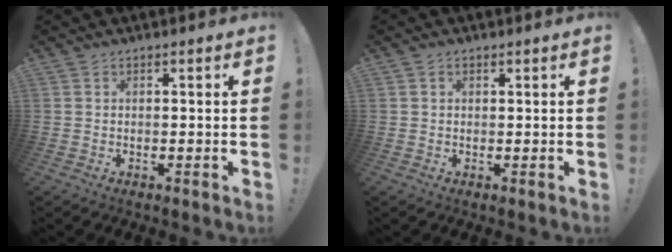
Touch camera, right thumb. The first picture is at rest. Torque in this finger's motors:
{"motor_torque": [-0.11, -0.11, -0.16, 0.06, 0.03]}